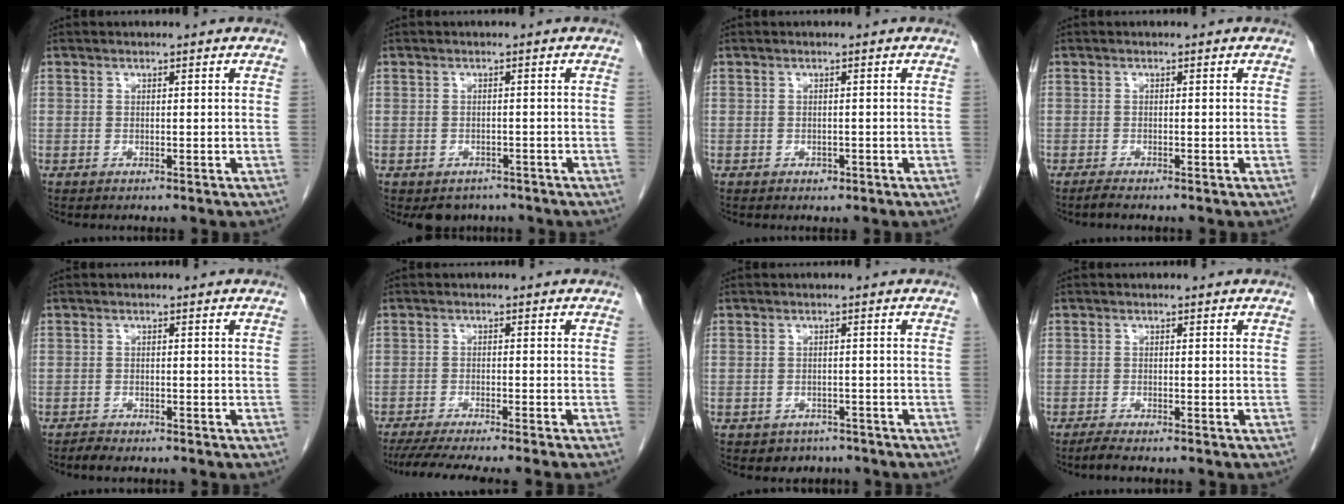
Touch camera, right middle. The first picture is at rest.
{"total": 3.6, "force": [-2.8, 2.2, 0.6], "torque": [-0.002, 0.004, -0.036]}
{"total": 0.9, "force": [-0.5, 0.6, 0.4], "torque": [-0.008, 0.001, -0.004]}
{"total": 1.0, "force": [-0.8, -0.1, 0.4], "torque": [-0.015, -0.003, -0.018]}
{"total": 1.4, "force": [-1.3, 0.2, 0.5], "torque": [-0.017, -0.004, -0.022]}
{"total": 9.9, "force": [-8.5, -1.0, 5.0], "torque": [-0.055, -0.024, -0.128]}
{"total": 3.0, "force": [-2.2, 2.0, 0.0], "torque": [-0.007, 0.008, -0.030]}
{"total": 1.5, "force": [-1.3, -0.1, 0.7], "torque": [-0.025, -0.006, -0.028]}